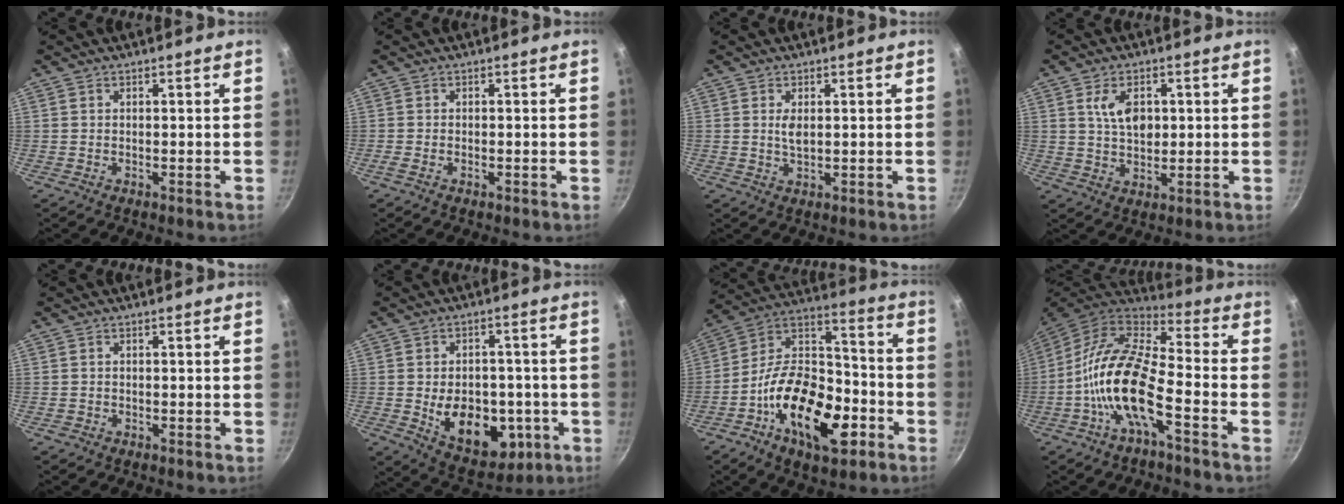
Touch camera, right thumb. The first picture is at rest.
{"total": 1.1, "force": [-0.5, 0.4, 0.9], "torque": [-0.029, 0.004, -0.016]}
{"total": 2.5, "force": [0.6, 1.2, 2.1], "torque": [-0.038, -0.004, 0.013]}
{"total": 6.9, "force": [1.5, 4.3, 5.2], "torque": [-0.077, -0.008, 0.027]}
{"total": 0.6, "force": [-0.3, 0.5, 0.1], "torque": [0.000, 0.002, -0.004]}
{"total": 15.6, "force": [-3.3, 10.5, 11.0], "torque": [-0.117, 0.000, -0.029]}
{"total": 22.9, "force": [-9.1, 12.2, 17.1], "torque": [-0.258, 0.060, -0.169]}
{"total": 15.3, "force": [-5.5, 5.7, 13.1], "torque": [-0.249, 0.048, -0.123]}